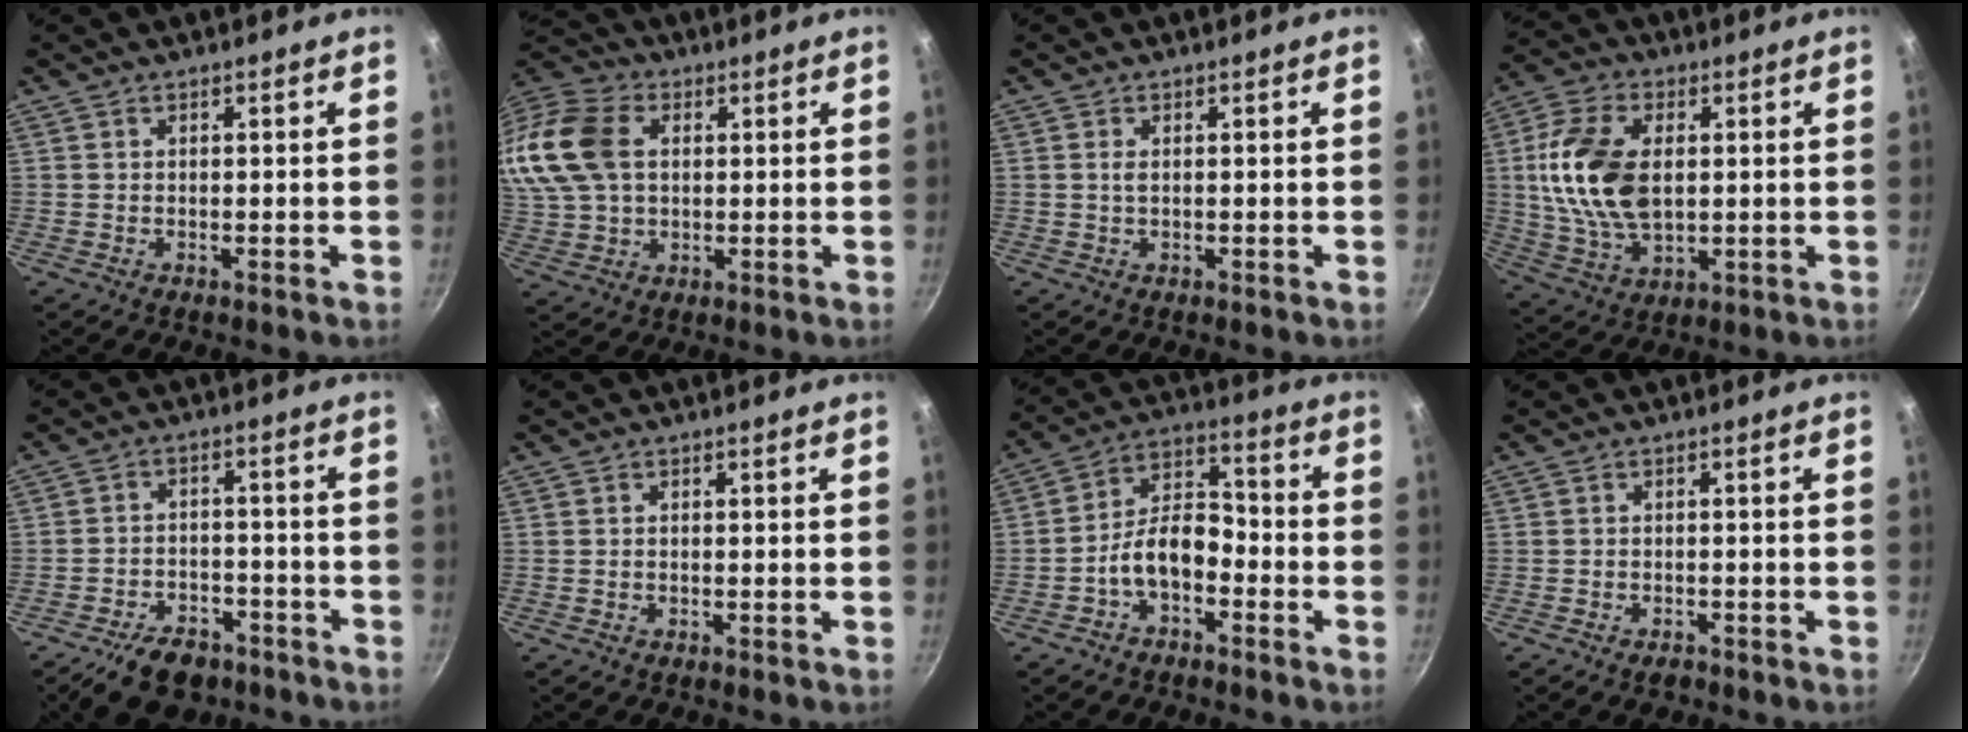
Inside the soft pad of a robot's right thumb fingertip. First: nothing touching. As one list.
[{"total": 20.2, "force": [4.1, 14.4, 13.5], "torque": [-0.303, 0.026, 0.071]}, {"total": 1.0, "force": [0.2, 0.4, 0.9], "torque": [-0.018, 0.000, 0.003]}, {"total": 16.1, "force": [1.9, 9.8, 12.6], "torque": [-0.232, -0.002, 0.037]}, {"total": 10.6, "force": [-7.4, 5.7, 4.8], "torque": [-0.065, 0.051, -0.111]}, {"total": 0.0}, {"total": 9.2, "force": [-4.1, 5.3, 6.4], "torque": [-0.092, 0.057, -0.083]}, {"total": 2.0, "force": [-1.4, 1.0, 0.9], "torque": [-0.016, 0.014, -0.018]}]